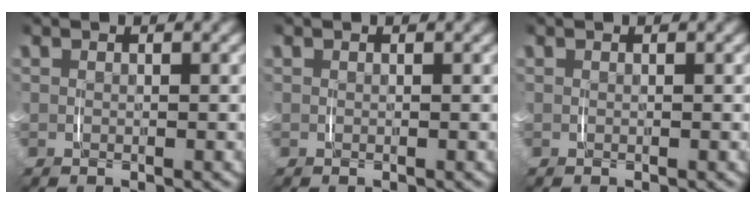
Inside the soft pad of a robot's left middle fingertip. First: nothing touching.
{"total": 0.0}
{"total": 0.0}